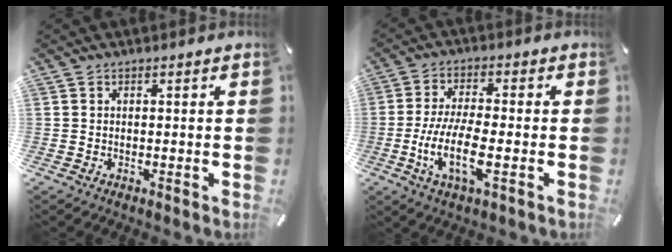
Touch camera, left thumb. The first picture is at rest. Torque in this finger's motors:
{"motor_torque": [0.85, 3.06, 1.40, -0.32, 0.43]}